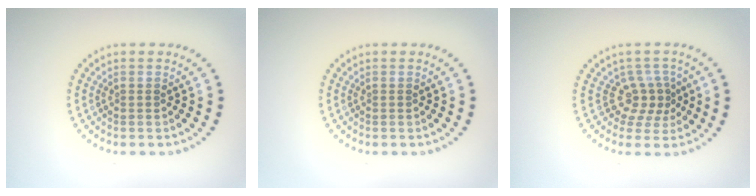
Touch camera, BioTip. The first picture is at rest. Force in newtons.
{"total": 0.0}
{"total": 2.7, "press": 1.9, "slide": 1.9}